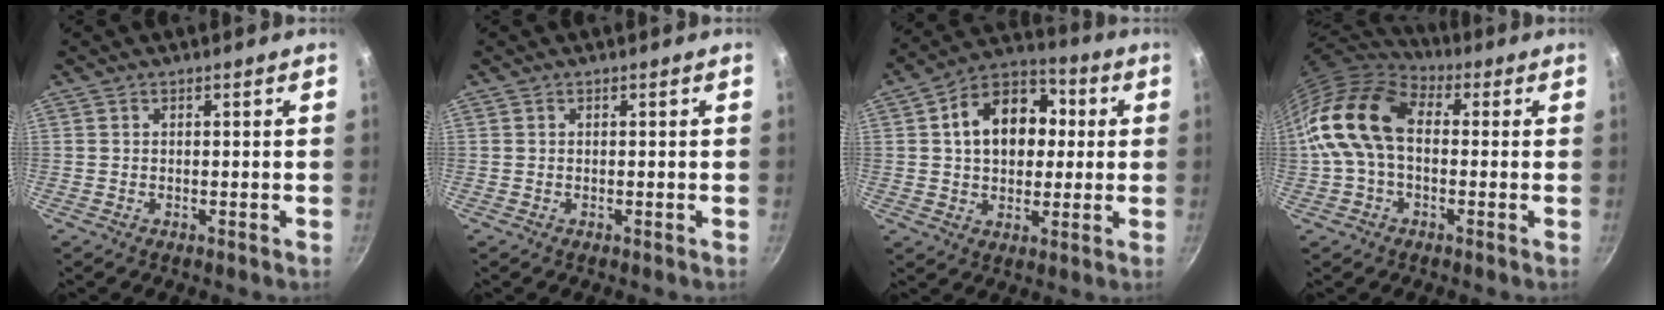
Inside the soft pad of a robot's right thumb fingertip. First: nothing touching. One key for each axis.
{"total": 0.0}
{"total": 15.4, "fx": 2.5, "fy": 11.1, "fz": 10.3, "tx": -0.126, "ty": 0.024, "tz": 0.026}
{"total": 15.5, "fx": 0.4, "fy": 10.3, "fz": 11.5, "tx": -0.203, "ty": 0.034, "tz": -0.011}